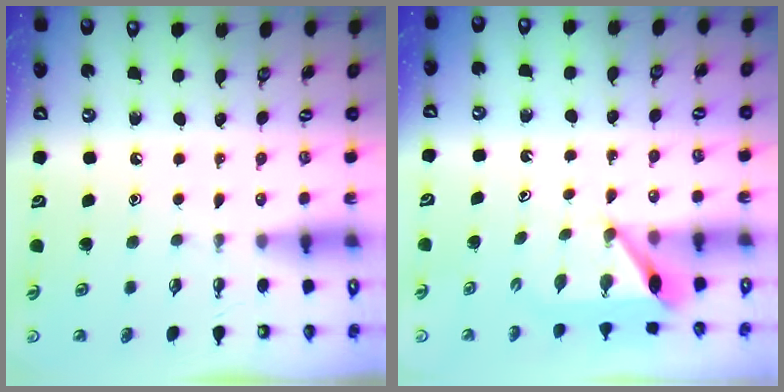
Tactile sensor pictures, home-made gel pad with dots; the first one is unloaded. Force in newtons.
{"total": 6.1, "press": 6.1, "slide": 0.2}